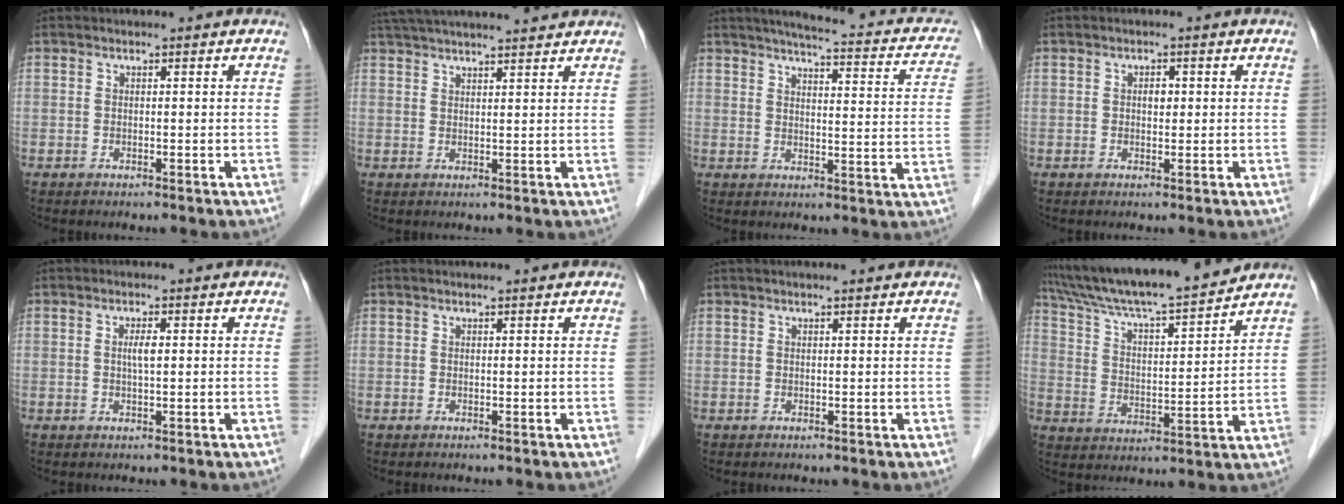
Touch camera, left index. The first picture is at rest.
{"total": 15.4, "force": [14.0, 1.1, 6.3], "torque": [-0.112, 0.043, 0.207]}
{"total": 17.0, "force": [13.7, 3.8, 9.3], "torque": [-0.109, 0.007, 0.146]}
{"total": 1.3, "force": [0.0, 0.8, 1.0], "torque": [-0.015, -0.002, -0.001]}
{"total": 1.7, "force": [0.0, 0.2, 1.7], "torque": [-0.032, -0.002, 0.001]}
{"total": 1.2, "force": [1.1, 0.0, 0.6], "torque": [-0.006, 0.014, 0.016]}
{"total": 2.3, "force": [2.0, 0.1, 1.2], "torque": [-0.011, 0.021, 0.029]}
{"total": 17.2, "force": [15.6, 0.2, 7.3], "torque": [-0.131, 0.006, 0.257]}